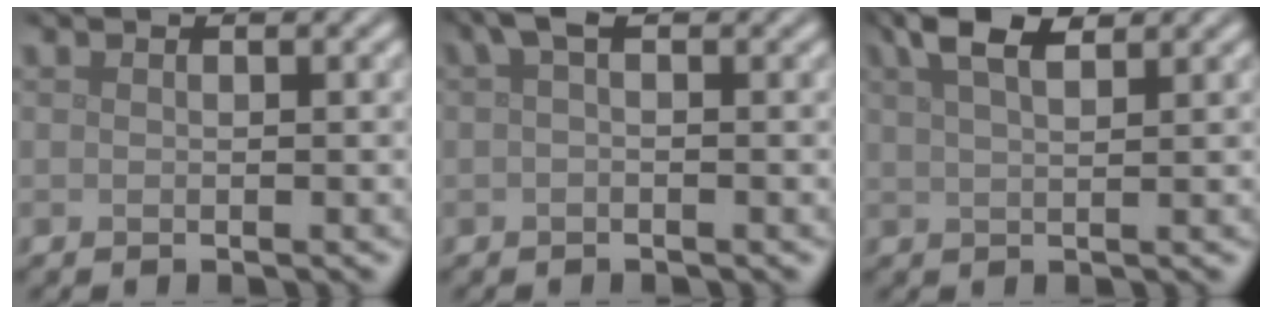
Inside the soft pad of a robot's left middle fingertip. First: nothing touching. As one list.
[{"total": 1.8, "force": [0.6, 0.5, 1.6], "torque": [-0.027, 0.009, 0.006]}, {"total": 5.1, "force": [3.3, 1.7, 3.4], "torque": [-0.062, 0.023, 0.050]}]